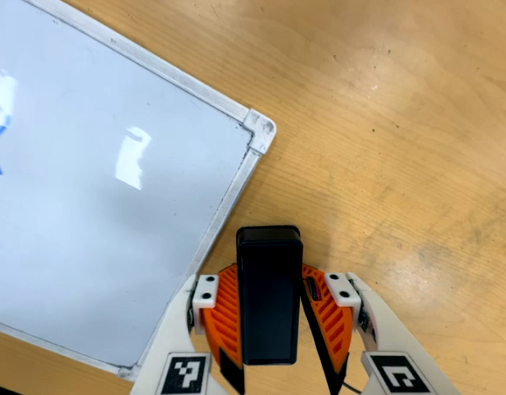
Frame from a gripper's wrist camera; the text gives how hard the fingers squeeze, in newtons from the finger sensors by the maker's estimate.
{"total": 0.0}